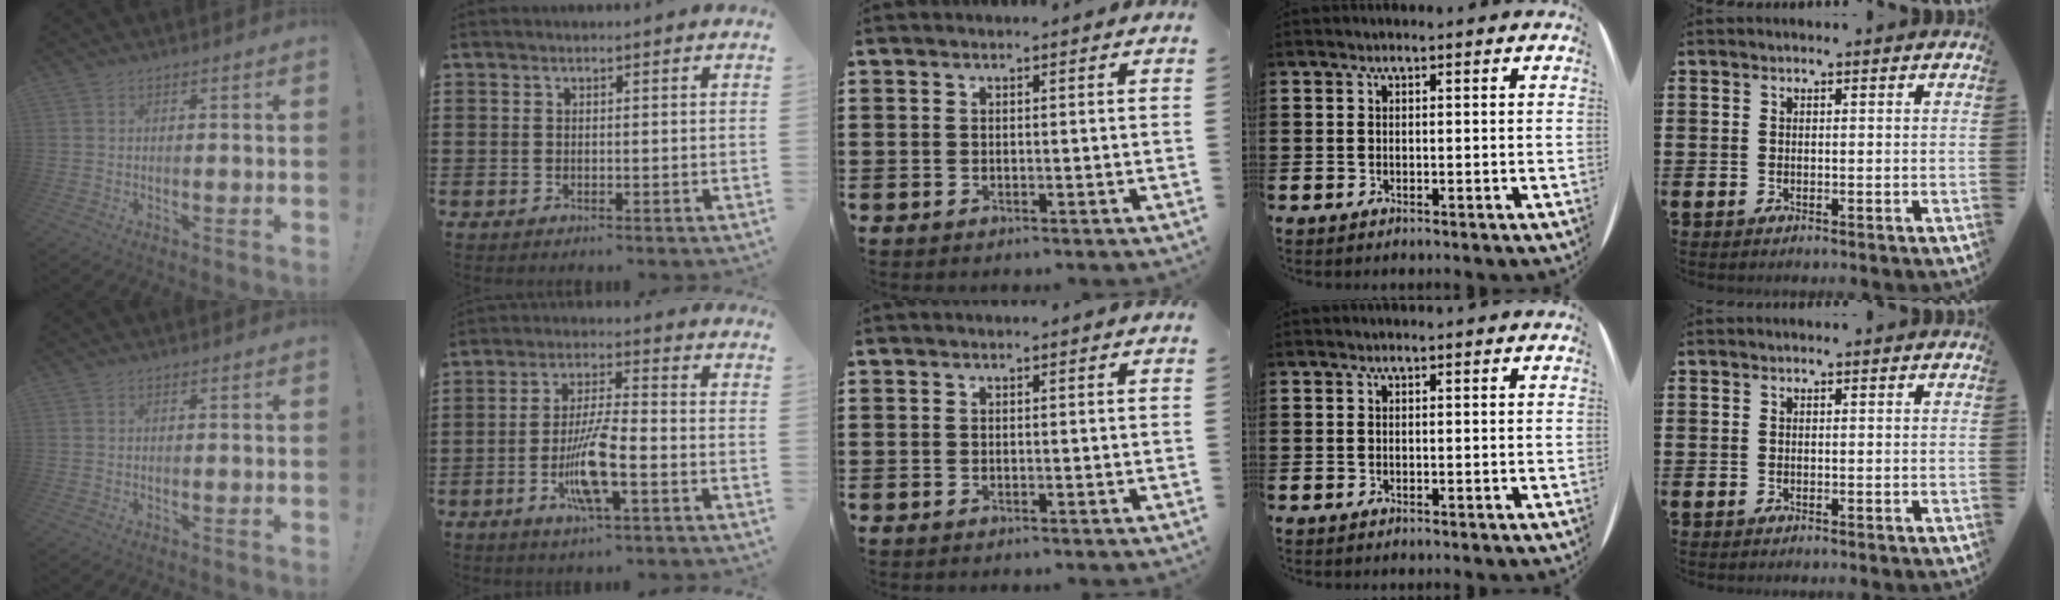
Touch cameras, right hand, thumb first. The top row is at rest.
{"index": {"total": 8.8, "force": [-3.1, 1.7, 8.1], "torque": [-0.171, -0.014, -0.061]}}